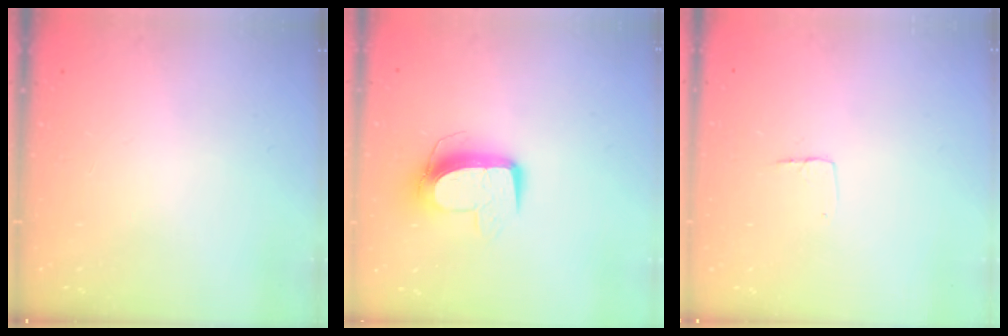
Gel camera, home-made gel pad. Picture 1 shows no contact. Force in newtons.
{"total": 10.2, "press": 10.2, "slide": 0.6}
{"total": 2.9, "press": 2.9, "slide": 0.2}